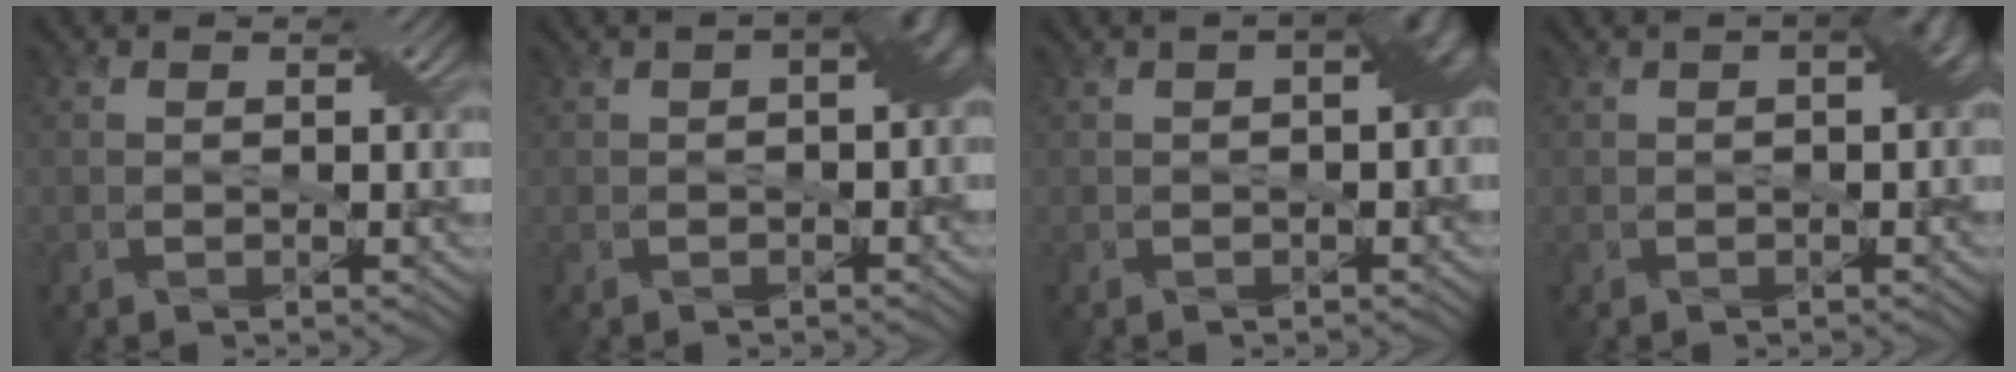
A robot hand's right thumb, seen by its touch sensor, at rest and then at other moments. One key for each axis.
{"total": 5.2, "fx": 0.4, "fy": 2.6, "fz": 4.5, "tx": -0.051, "ty": 0.010, "tz": 0.008}
{"total": 4.6, "fx": 0.4, "fy": 2.1, "fz": 4.0, "tx": -0.045, "ty": 0.011, "tz": 0.007}
{"total": 3.3, "fx": 0.4, "fy": 1.3, "fz": 3.0, "tx": -0.031, "ty": 0.013, "tz": 0.005}